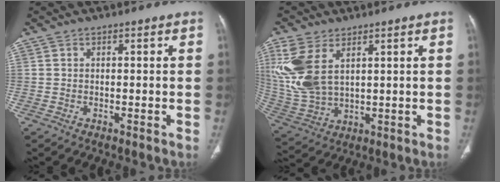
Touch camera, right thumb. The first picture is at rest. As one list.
[{"total": 13.2, "force": [4.8, 7.7, 9.6], "torque": [-0.224, -0.010, 0.113]}]